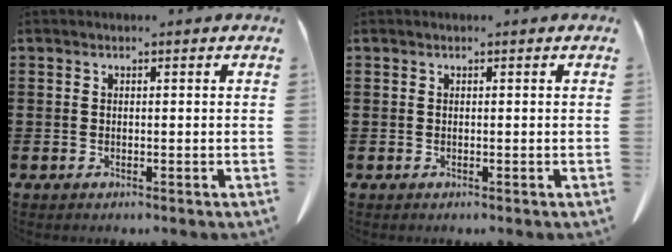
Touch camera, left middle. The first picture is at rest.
{"total": 0.0}